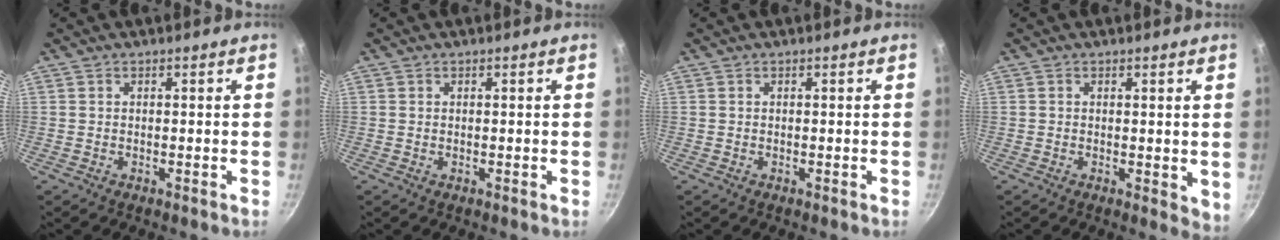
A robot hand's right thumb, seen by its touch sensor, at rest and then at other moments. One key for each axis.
{"total": 0.0}
{"total": 0.0}
{"total": 3.4, "fx": 0.5, "fy": 1.8, "fz": 2.9, "tx": -0.033, "ty": -0.006, "tz": 0.008}